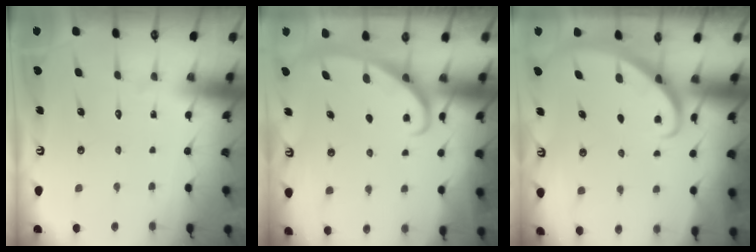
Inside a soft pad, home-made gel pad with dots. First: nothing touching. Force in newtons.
{"total": 2.8, "press": 2.8, "slide": 0.4}
{"total": 2.8, "press": 2.8, "slide": 0.2}